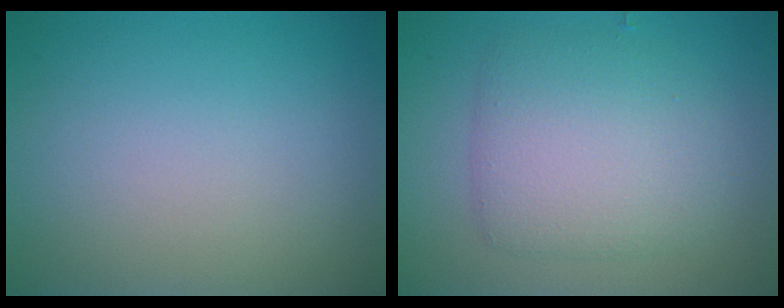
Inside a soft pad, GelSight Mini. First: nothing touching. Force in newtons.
{"total": 5.1, "press": 5.1, "slide": 0.1}